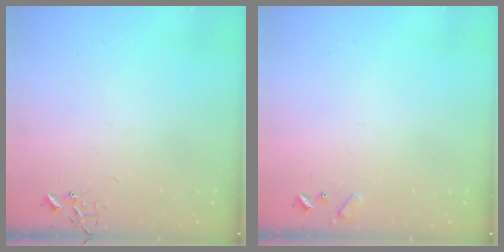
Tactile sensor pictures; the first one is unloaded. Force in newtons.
{"total": 6.4, "press": 6.4, "slide": 0.5}